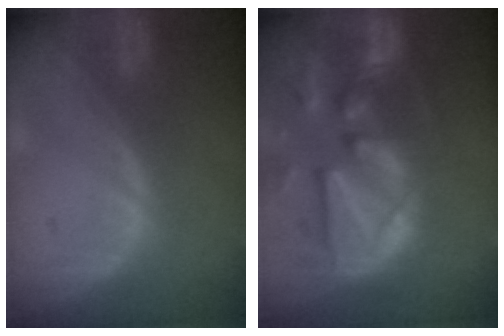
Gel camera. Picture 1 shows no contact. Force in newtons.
{"total": 13.3, "press": 11.4, "slide": 6.8}